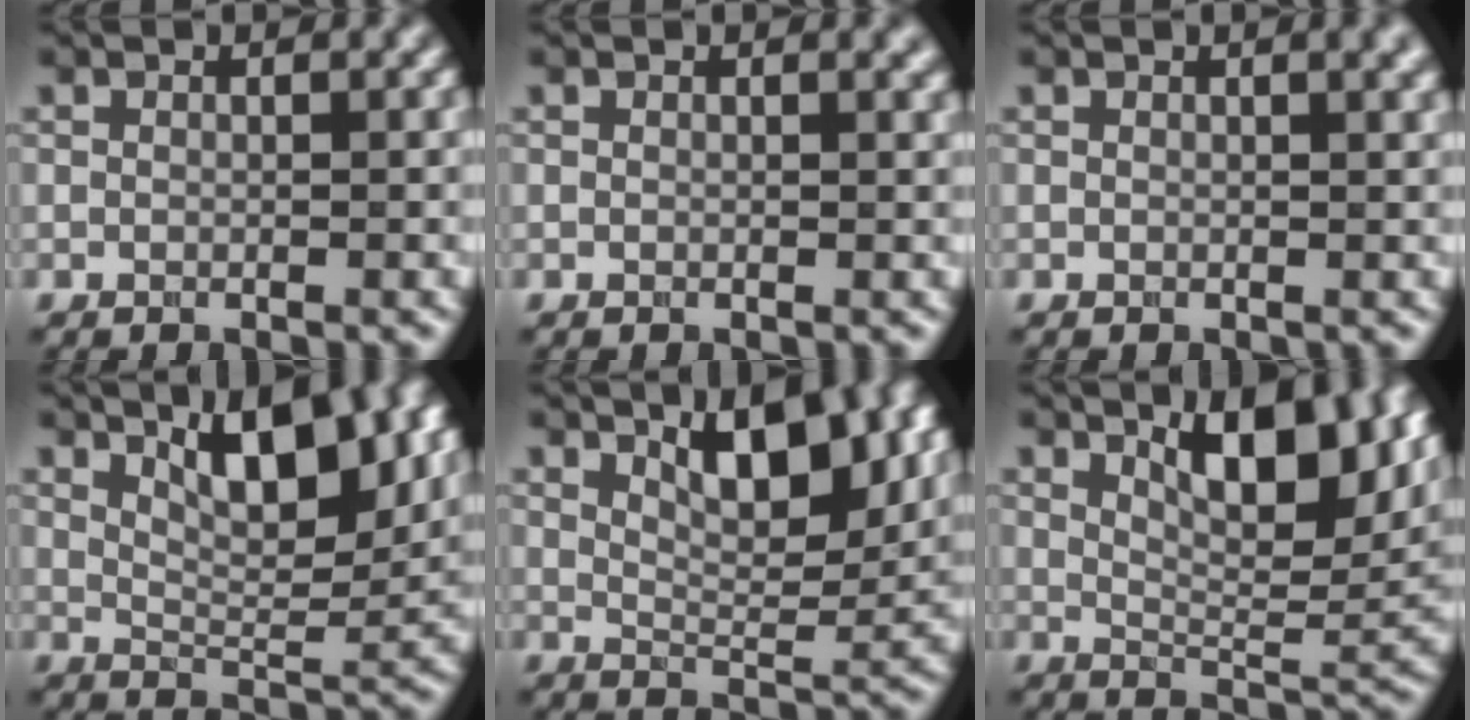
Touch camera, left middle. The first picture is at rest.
{"total": 0.9, "force": [0.6, 0.3, 0.6], "torque": [-0.002, 0.004, 0.007]}
{"total": 2.2, "force": [1.1, 0.7, 1.8], "torque": [-0.013, 0.005, 0.009]}
{"total": 7.2, "force": [3.6, 2.4, 5.7], "torque": [-0.089, -0.003, 0.059]}
{"total": 6.4, "force": [3.2, 2.4, 5.0], "torque": [-0.077, -0.005, 0.049]}
{"total": 8.5, "force": [4.0, 3.0, 6.8], "torque": [-0.103, -0.002, 0.069]}